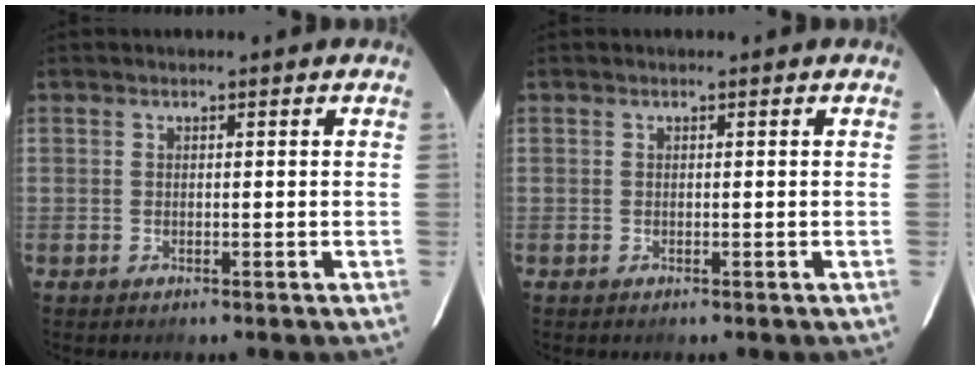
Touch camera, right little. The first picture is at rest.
{"total": 0.0}